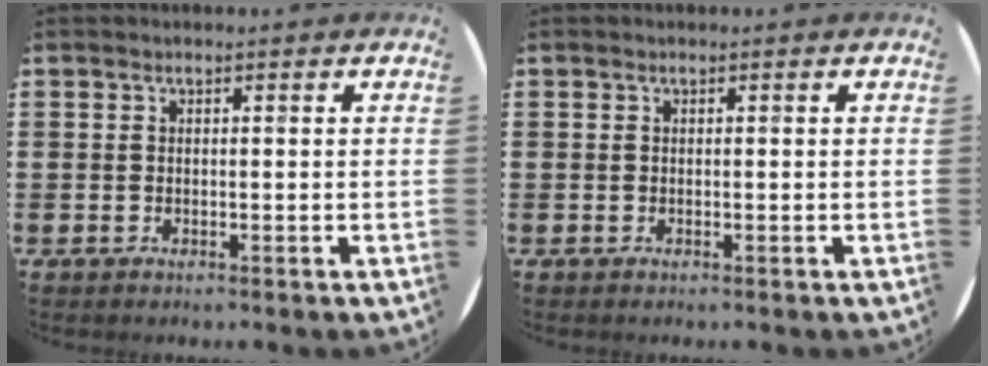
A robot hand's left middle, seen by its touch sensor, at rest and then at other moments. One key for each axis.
{"total": 0.0}